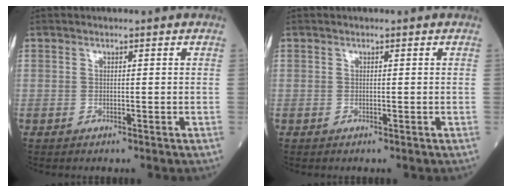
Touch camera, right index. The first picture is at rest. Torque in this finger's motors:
{"motor_torque": [0.00, 0.00, 0.00, -0.01]}